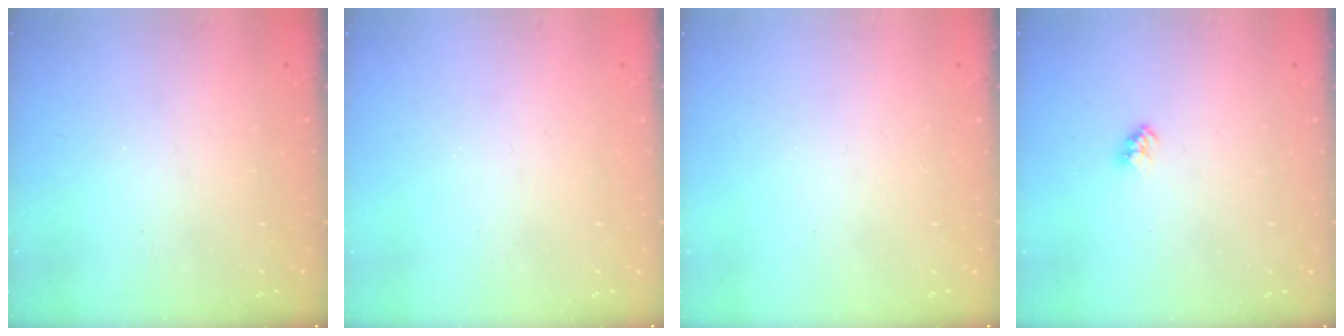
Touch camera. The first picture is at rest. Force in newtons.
{"total": 0.5, "press": 0.5, "slide": 0.1}
{"total": 0.0}
{"total": 2.4, "press": 2.4, "slide": 0.2}